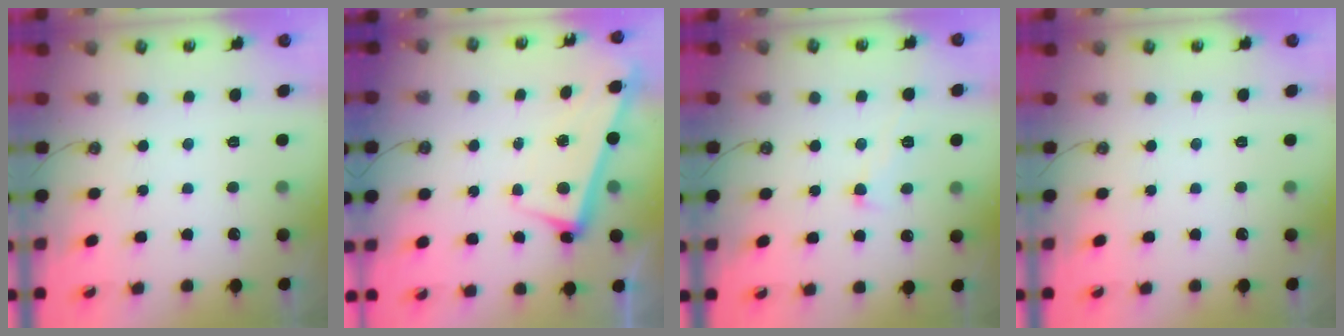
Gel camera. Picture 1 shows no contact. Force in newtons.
{"total": 2.8, "press": 2.6, "slide": 0.9}
{"total": 0.6, "press": 0.0, "slide": 0.6}
{"total": 0.0}